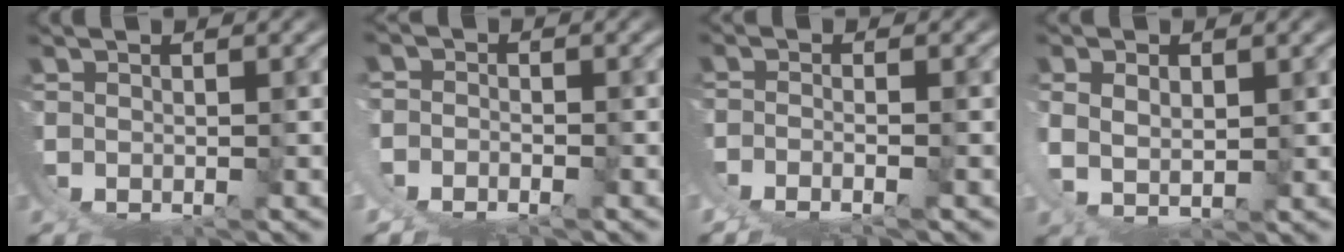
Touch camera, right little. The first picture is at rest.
{"total": 3.2, "force": [-0.4, 3.0, 1.0], "torque": [-0.029, -0.007, -0.009]}
{"total": 2.9, "force": [-0.8, 1.2, 2.5], "torque": [-0.056, -0.014, -0.005]}
{"total": 3.6, "force": [2.5, 1.2, 2.2], "torque": [-0.052, -0.008, 0.056]}